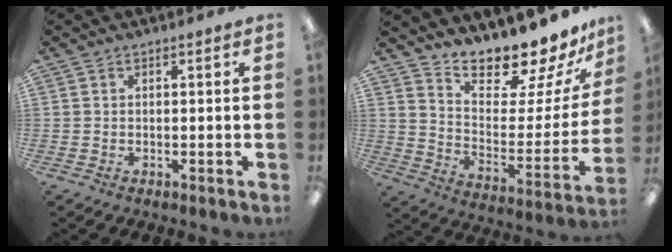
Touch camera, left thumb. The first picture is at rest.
{"total": 14.2, "force": [13.5, 2.7, 3.5], "torque": [-0.061, -0.128, 0.230]}